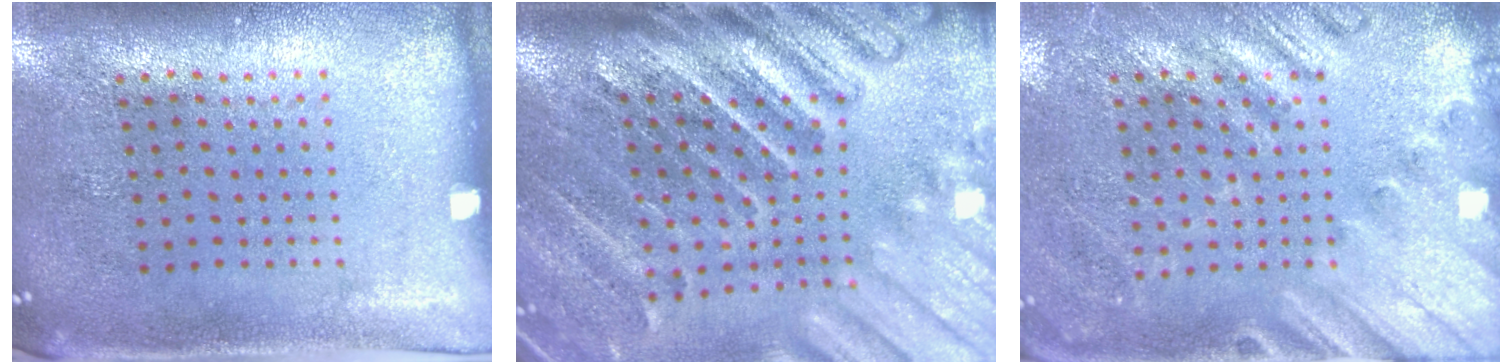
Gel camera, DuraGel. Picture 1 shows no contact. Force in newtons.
{"total": 4.4, "press": 3.6, "slide": 2.6}
{"total": 2.2, "press": 2.1, "slide": 0.8}